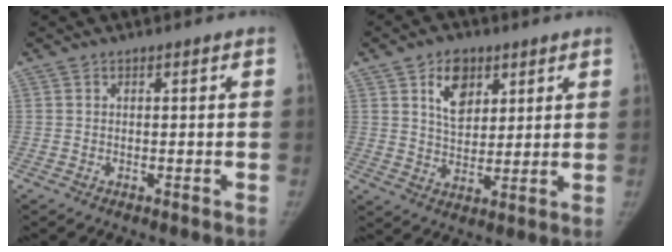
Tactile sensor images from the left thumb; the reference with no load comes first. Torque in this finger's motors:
{"motor_torque": [0.05, 0.10, 0.87, -0.70, 0.04]}